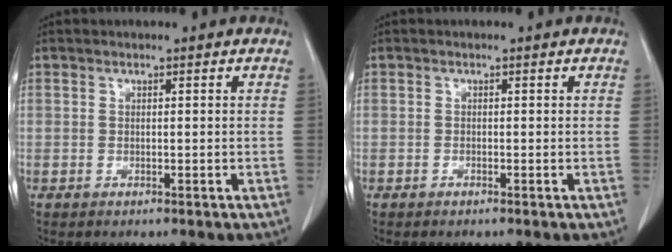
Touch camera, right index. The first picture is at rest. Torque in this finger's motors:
{"motor_torque": [-0.20, 0.07, 0.02, 0.02]}